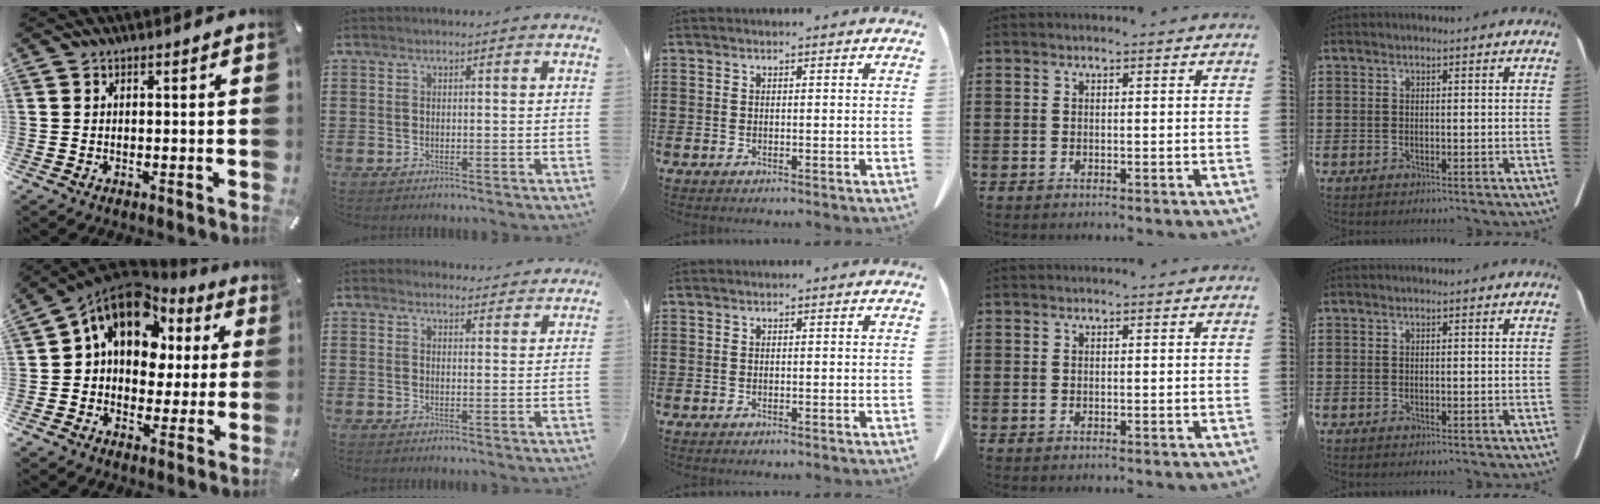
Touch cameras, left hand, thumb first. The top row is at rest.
{"thumb": {"total": 14.5, "force": [5.3, 11.0, 7.8], "torque": [-0.141, -0.025, 0.097]}, "index": {"total": 2.7, "force": [2.6, 0.5, 0.2], "torque": [-0.003, -0.008, 0.048]}}